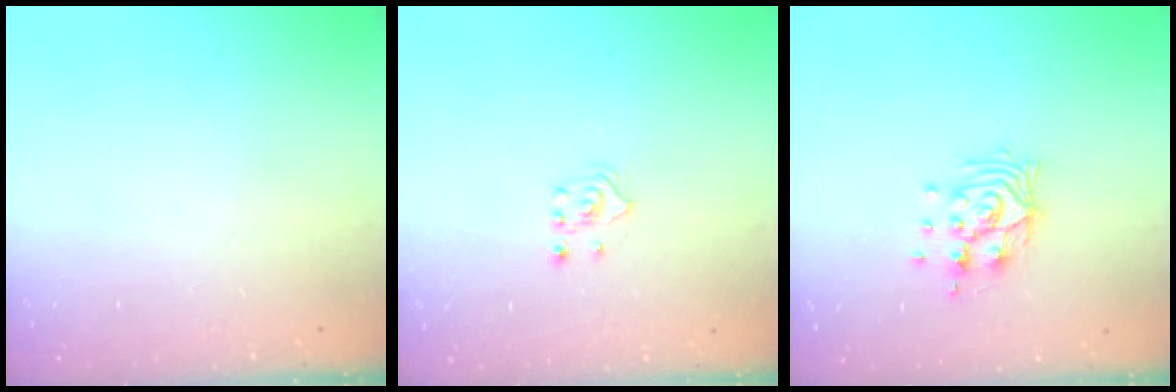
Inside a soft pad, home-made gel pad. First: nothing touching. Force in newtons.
{"total": 2.4, "press": 2.2, "slide": 0.8}
{"total": 10.3, "press": 10.3, "slide": 0.9}